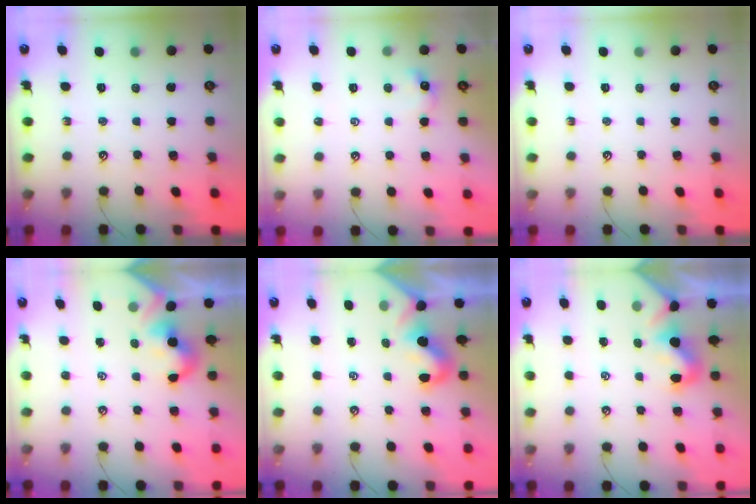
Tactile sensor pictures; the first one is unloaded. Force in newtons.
{"total": 2.3, "press": 2.2, "slide": 0.6}
{"total": 0.0}
{"total": 1.9, "press": 1.9, "slide": 0.5}
{"total": 2.3, "press": 2.2, "slide": 0.7}
{"total": 1.0, "press": 0.9, "slide": 0.4}